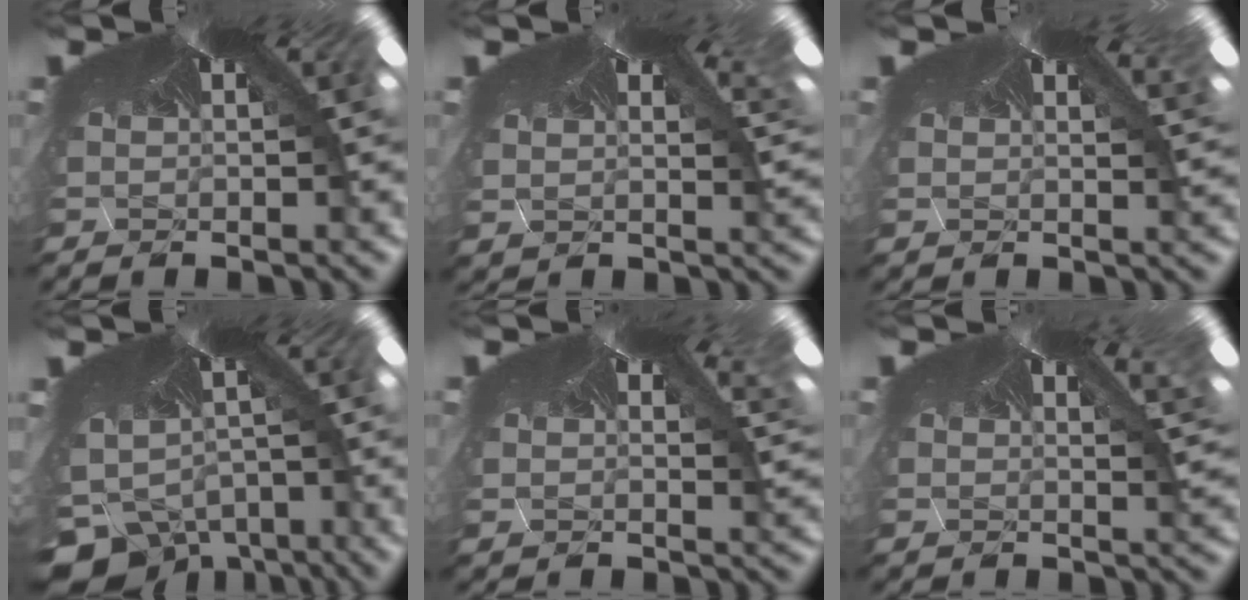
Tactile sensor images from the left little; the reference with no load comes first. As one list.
[{"total": 2.9, "force": [2.0, 1.7, 1.2], "torque": [-0.029, 0.008, 0.040]}, {"total": 1.6, "force": [1.5, 0.3, -0.1], "torque": [-0.009, 0.009, 0.015]}, {"total": 9.9, "force": [-9.6, 2.1, -0.9], "torque": [0.013, -0.092, -0.122]}, {"total": 2.9, "force": [2.2, 1.4, 1.3], "torque": [-0.027, 0.013, 0.033]}, {"total": 2.3, "force": [2.2, 0.2, 0.7], "torque": [-0.015, 0.010, 0.025]}]